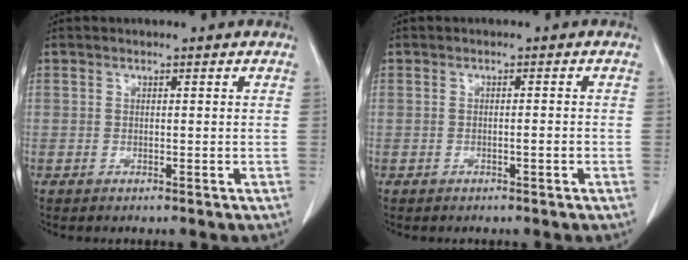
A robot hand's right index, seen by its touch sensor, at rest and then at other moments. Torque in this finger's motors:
{"motor_torque": [0.37, -0.14, 0.03, 0.02]}